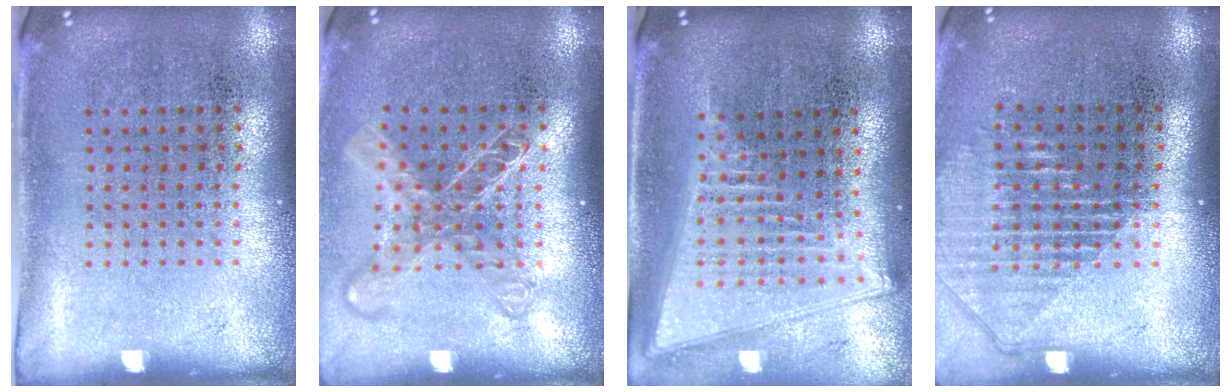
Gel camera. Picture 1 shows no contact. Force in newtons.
{"total": 1.7, "press": 1.4, "slide": 1.0}
{"total": 2.1, "press": 1.7, "slide": 1.2}
{"total": 1.3, "press": 1.2, "slide": 0.6}